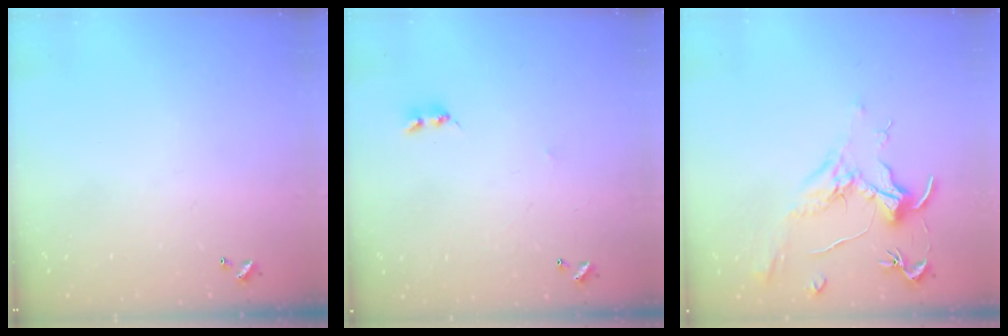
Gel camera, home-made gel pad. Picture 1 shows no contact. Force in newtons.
{"total": 1.6, "press": 1.6, "slide": 0.4}
{"total": 1.9, "press": 1.7, "slide": 0.9}